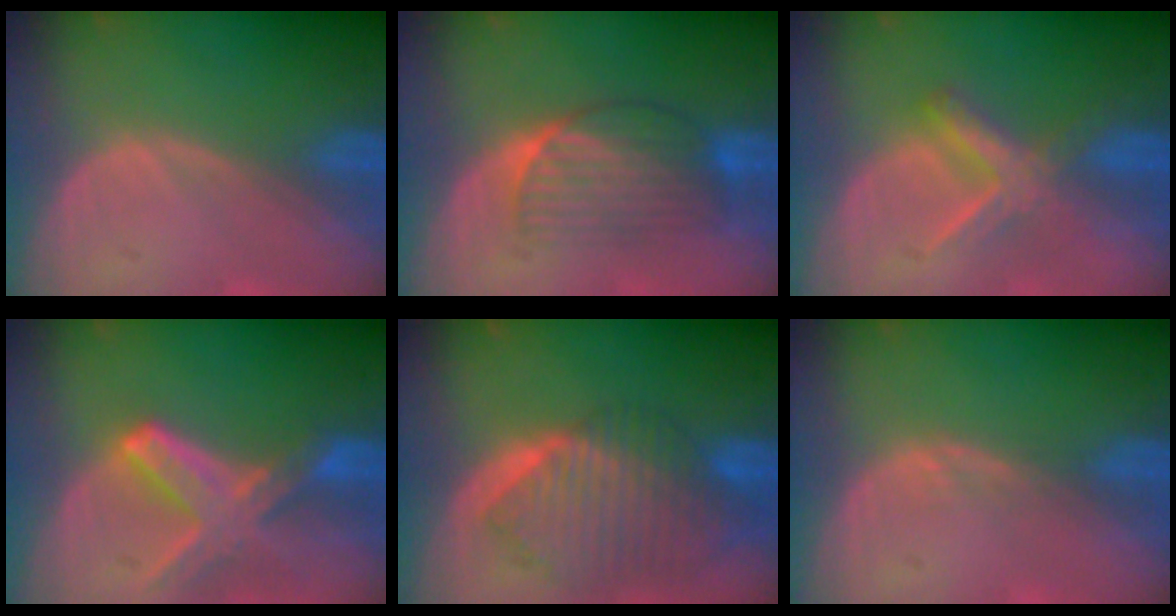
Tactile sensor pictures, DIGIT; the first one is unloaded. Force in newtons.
{"total": 6.7, "press": 6.4, "slide": 1.8}
{"total": 5.5, "press": 5.4, "slide": 1.0}
{"total": 8.2, "press": 7.2, "slide": 4.0}
{"total": 10.3, "press": 9.0, "slide": 5.1}
{"total": 0.7, "press": 0.7, "slide": 0.1}